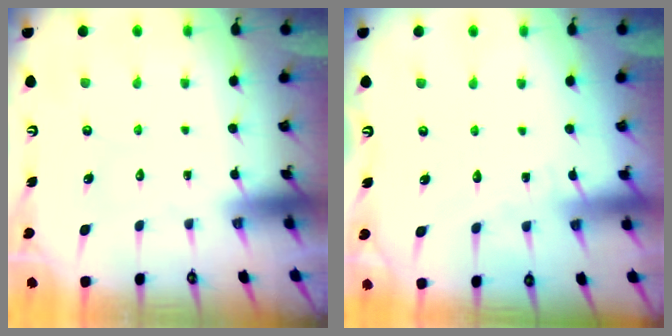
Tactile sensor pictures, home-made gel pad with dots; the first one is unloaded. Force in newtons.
{"total": 6.1, "press": 6.1, "slide": 0.6}